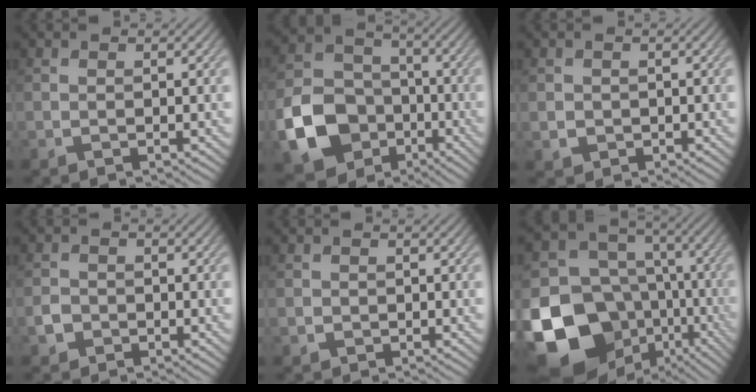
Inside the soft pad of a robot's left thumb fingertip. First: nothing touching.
{"total": 12.9, "force": [-4.9, 9.9, 6.5], "torque": [-0.163, -0.027, -0.105]}
{"total": 1.5, "force": [-0.1, 1.4, 0.3], "torque": [-0.008, -0.009, -0.003]}
{"total": 1.9, "force": [-0.9, 1.5, 0.7], "torque": [-0.012, -0.002, -0.022]}
{"total": 0.8, "force": [-0.1, 0.7, 0.1], "torque": [-0.004, -0.007, -0.002]}
{"total": 20.4, "force": [-7.4, 16.0, 10.2], "torque": [-0.256, -0.032, -0.099]}